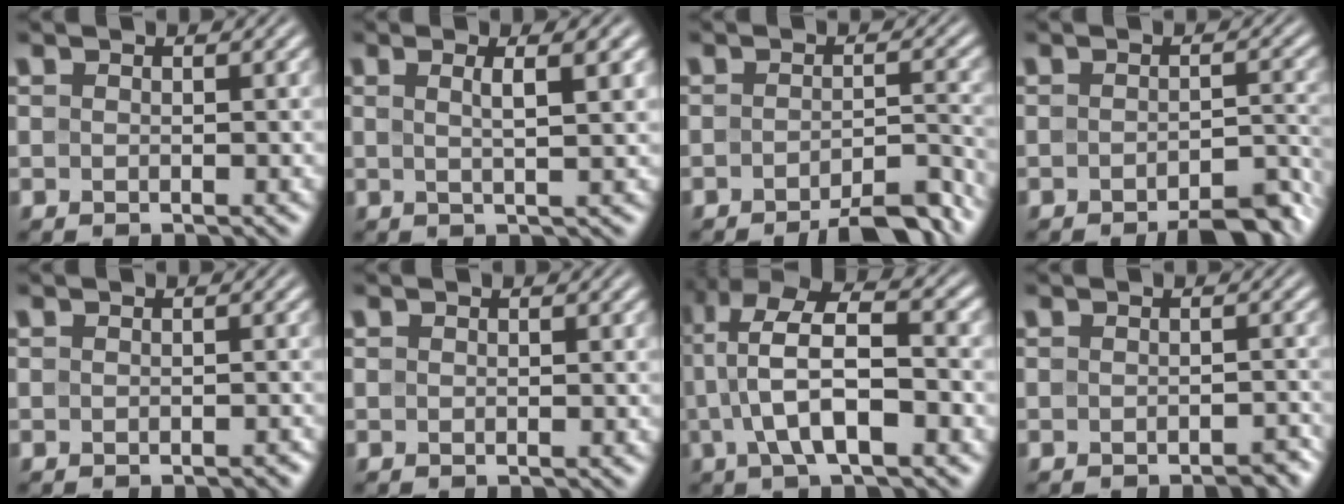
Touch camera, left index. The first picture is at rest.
{"total": 3.6, "force": [1.0, 0.8, 3.3], "torque": [-0.044, 0.006, 0.013]}
{"total": 5.3, "force": [-4.1, 1.2, 3.2], "torque": [-0.039, 0.007, -0.055]}
{"total": 4.5, "force": [-3.5, 1.3, 2.6], "torque": [-0.030, 0.005, -0.042]}
{"total": 0.7, "force": [-0.6, 0.2, 0.4], "torque": [-0.006, 0.000, -0.005]}
{"total": 0.0}
{"total": 8.7, "force": [-1.0, 3.5, 7.9], "torque": [-0.155, 0.021, -0.024]}
{"total": 1.5, "force": [-1.2, 0.4, 0.7], "torque": [-0.008, 0.003, -0.012]}